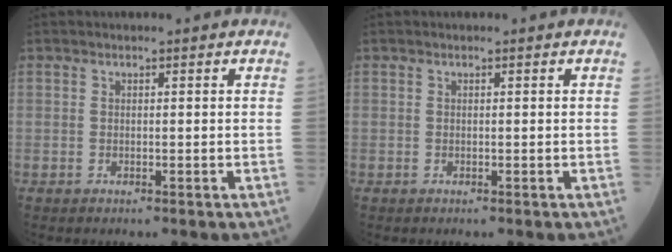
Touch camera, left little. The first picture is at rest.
{"total": 0.0}